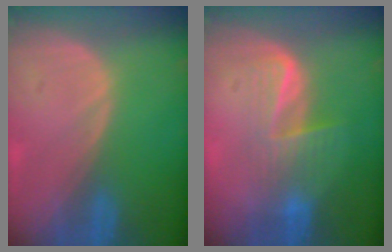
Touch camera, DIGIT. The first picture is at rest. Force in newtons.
{"total": 5.9, "press": 5.4, "slide": 2.3}